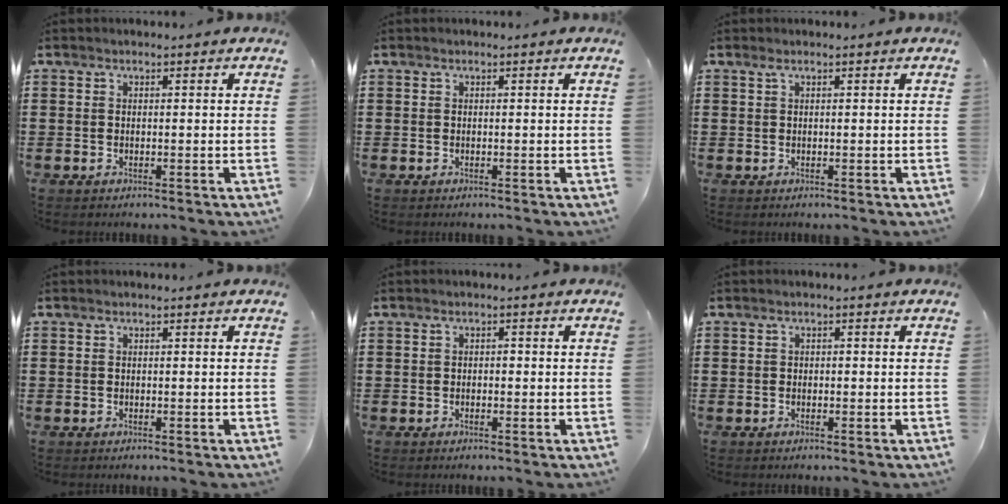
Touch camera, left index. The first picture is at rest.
{"total": 0.0}
{"total": 0.5, "force": [0.3, 0.0, 0.4], "torque": [-0.008, 0.000, 0.006]}
{"total": 0.0}
{"total": 0.7, "force": [-0.4, 0.5, 0.4], "torque": [-0.011, -0.002, -0.007]}
{"total": 0.6, "force": [-0.3, 0.4, 0.3], "torque": [-0.008, 0.000, -0.005]}